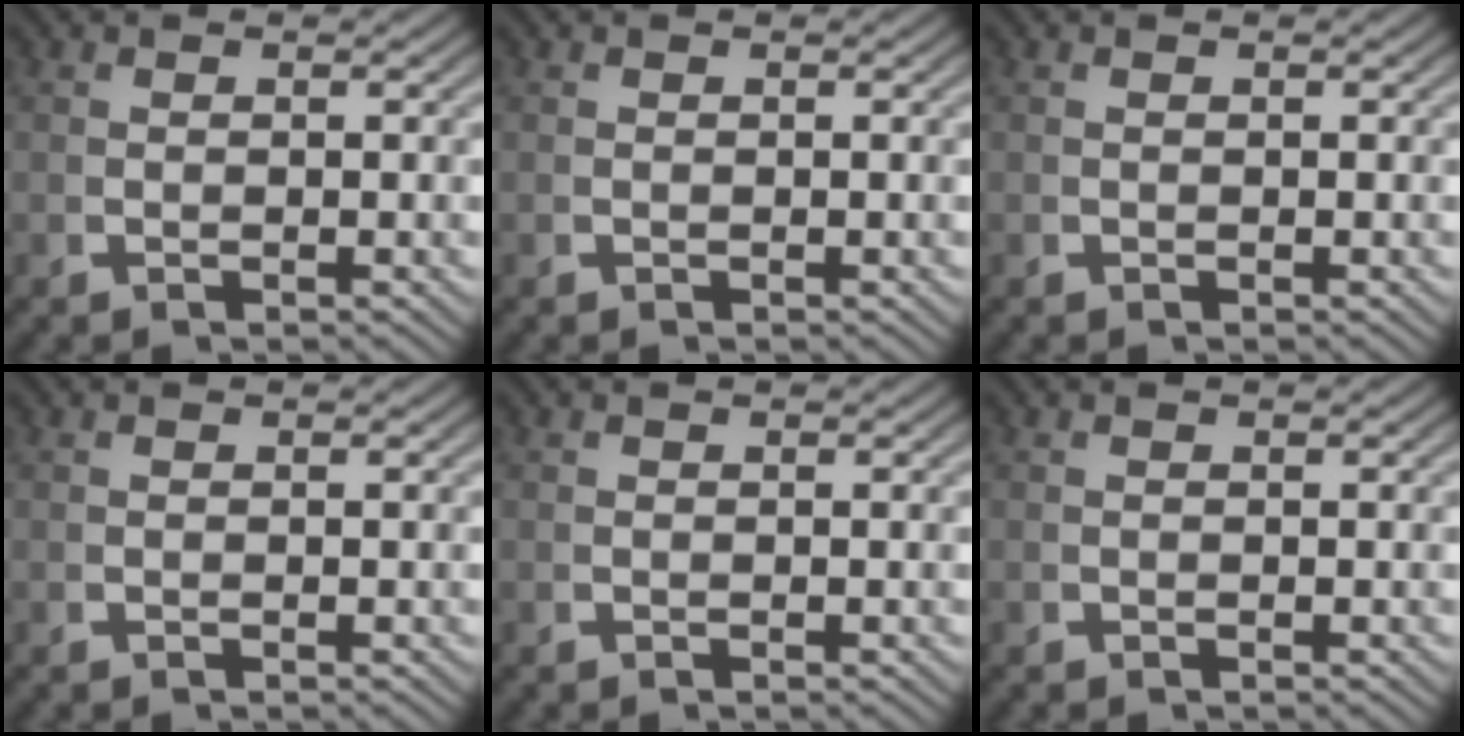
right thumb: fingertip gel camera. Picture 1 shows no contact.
{"total": 0.0}
{"total": 0.0}
{"total": 0.0}
{"total": 0.0}
{"total": 0.0}